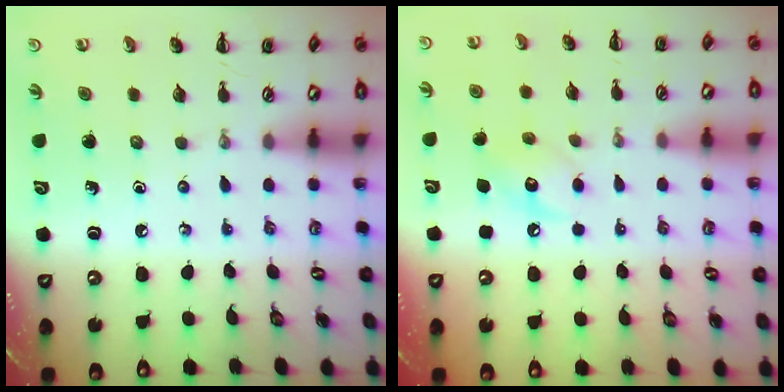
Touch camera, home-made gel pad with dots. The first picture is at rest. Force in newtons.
{"total": 8.7, "press": 8.7, "slide": 0.7}